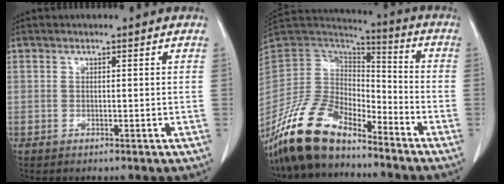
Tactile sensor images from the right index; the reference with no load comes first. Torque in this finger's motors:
{"motor_torque": [0.47, -0.56, -0.19, -0.21]}